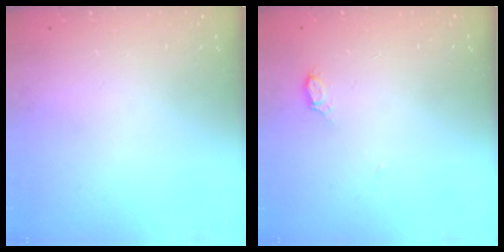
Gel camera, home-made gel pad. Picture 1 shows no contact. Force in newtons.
{"total": 2.6, "press": 2.6, "slide": 0.2}